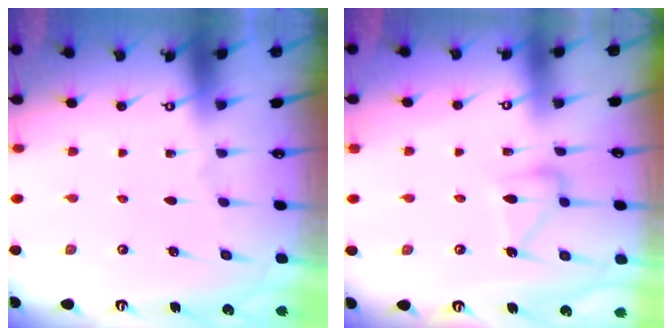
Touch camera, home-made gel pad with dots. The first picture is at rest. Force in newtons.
{"total": 10.3, "press": 10.3, "slide": 0.6}